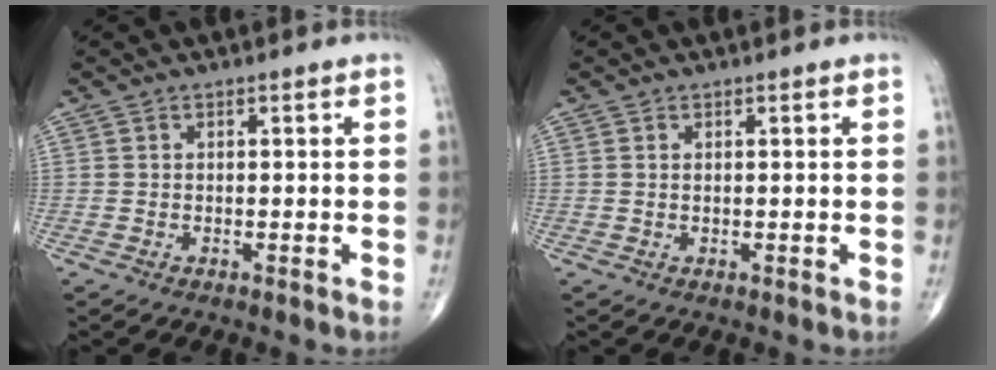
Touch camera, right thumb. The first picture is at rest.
{"total": 0.0}